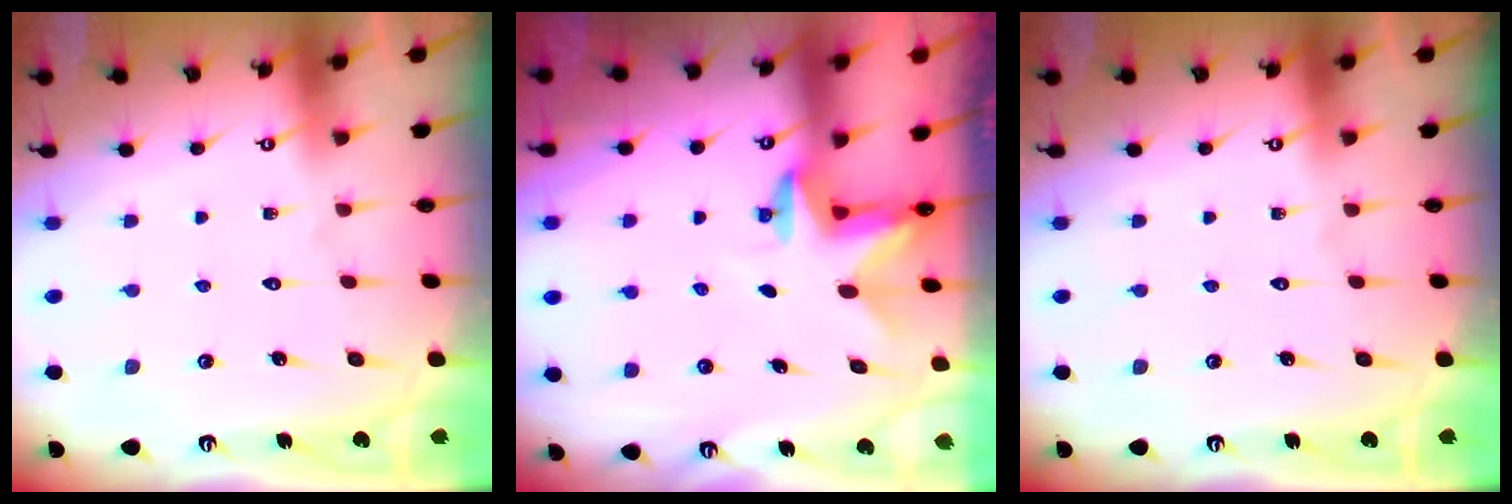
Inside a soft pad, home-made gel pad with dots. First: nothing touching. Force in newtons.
{"total": 2.4, "press": 2.3, "slide": 0.4}
{"total": 0.0}